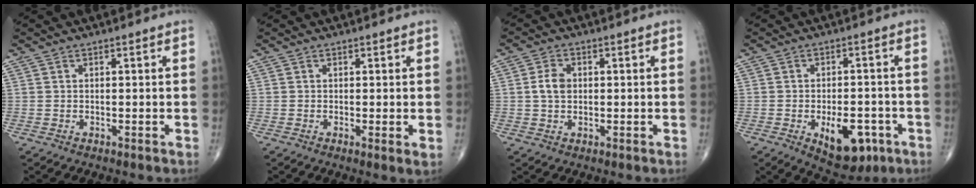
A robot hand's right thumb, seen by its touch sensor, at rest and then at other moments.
{"total": 1.8, "force": [-0.1, 0.2, 1.8], "torque": [-0.034, -0.009, -0.005]}
{"total": 4.0, "force": [0.3, 2.8, 2.8], "torque": [-0.052, 0.004, 0.002]}
{"total": 10.7, "force": [-4.2, 5.6, 8.0], "torque": [-0.089, 0.011, -0.049]}